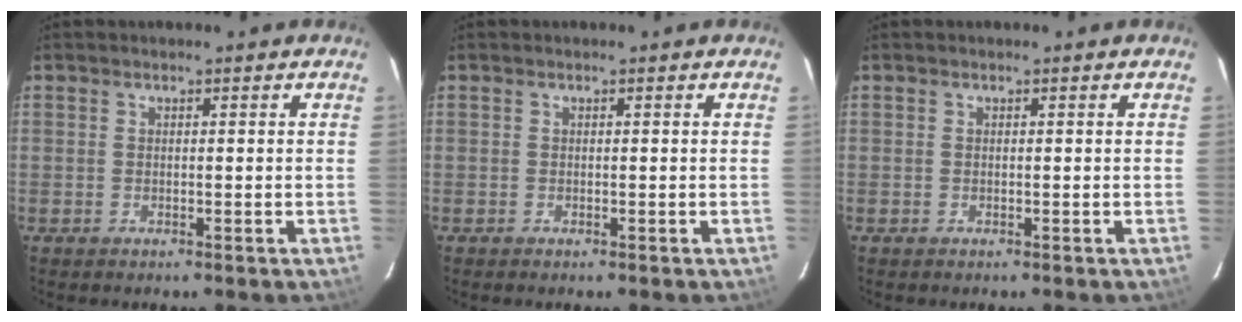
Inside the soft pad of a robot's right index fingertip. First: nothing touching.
{"total": 0.0}
{"total": 0.0}